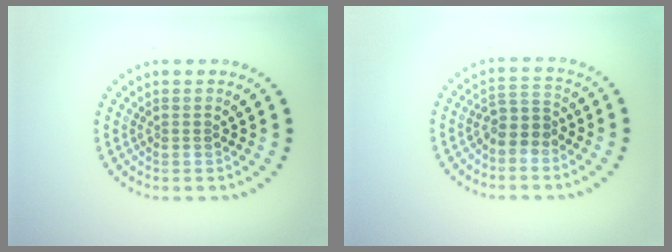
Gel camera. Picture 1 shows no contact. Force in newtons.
{"total": 2.5, "press": 2.1, "slide": 1.3}